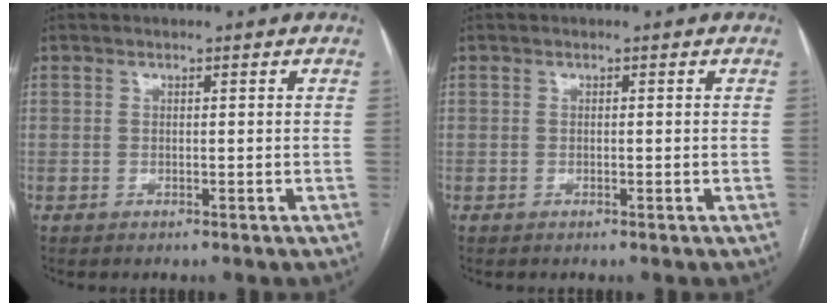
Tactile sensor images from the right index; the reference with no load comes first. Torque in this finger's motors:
{"motor_torque": [0.01, 0.00, 0.00, 0.00]}